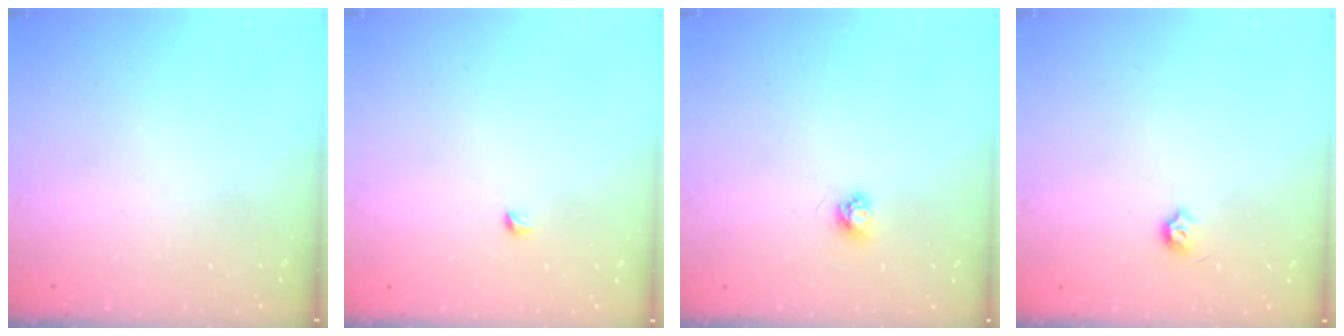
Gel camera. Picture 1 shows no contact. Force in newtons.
{"total": 2.7, "press": 2.6, "slide": 0.6}
{"total": 3.4, "press": 3.4, "slide": 0.4}
{"total": 3.9, "press": 3.9, "slide": 0.6}